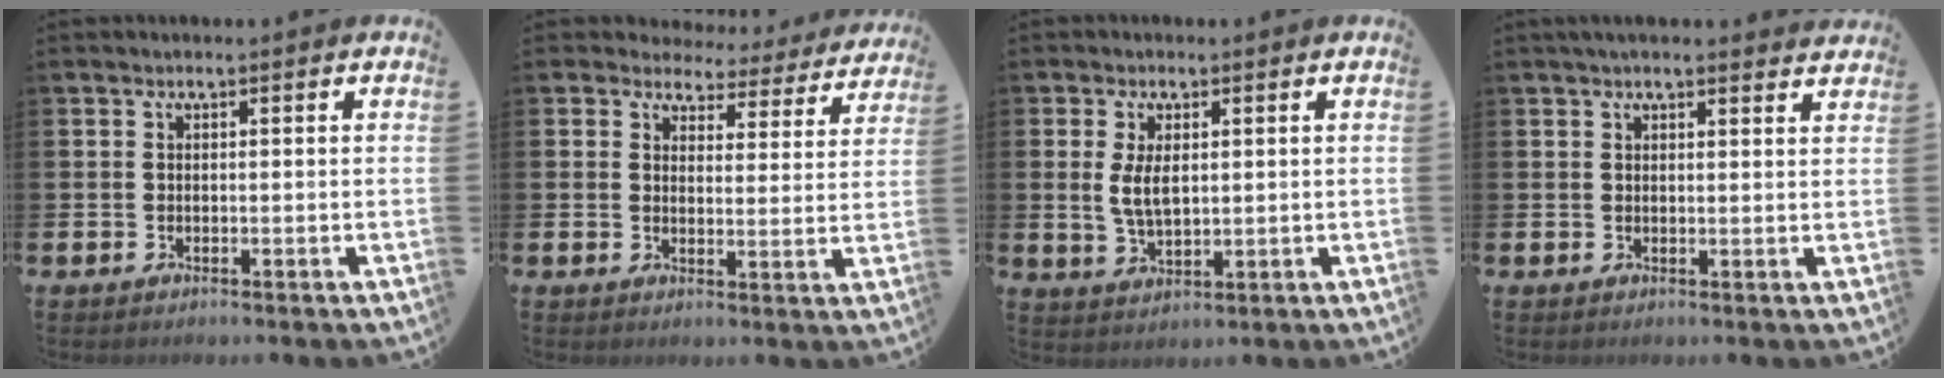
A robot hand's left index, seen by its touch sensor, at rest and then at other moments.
{"total": 3.6, "force": [3.2, 1.7, 0.3], "torque": [-0.013, -0.032, 0.048]}
{"total": 4.4, "force": [1.1, 2.2, 3.7], "torque": [-0.066, 0.004, 0.016]}
{"total": 2.4, "force": [2.3, 0.3, 0.6], "torque": [-0.016, -0.005, 0.042]}